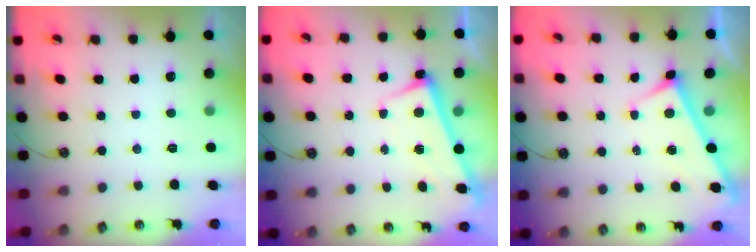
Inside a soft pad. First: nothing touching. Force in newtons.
{"total": 2.7, "press": 2.7, "slide": 0.4}
{"total": 3.2, "press": 3.2, "slide": 0.3}